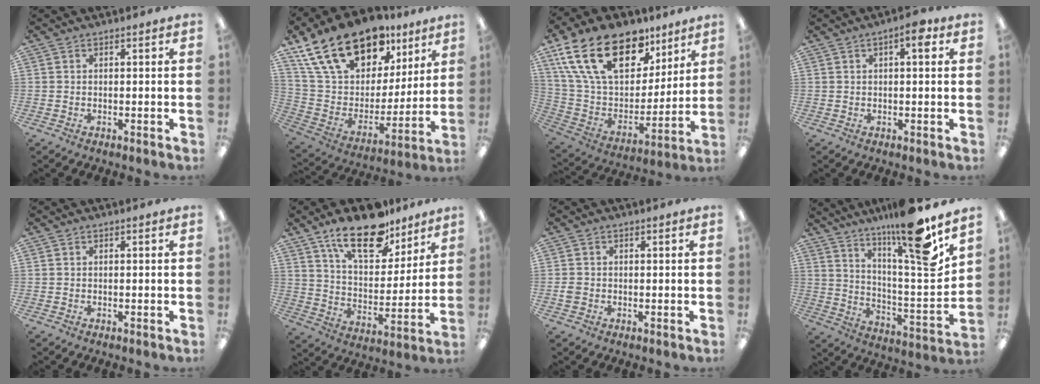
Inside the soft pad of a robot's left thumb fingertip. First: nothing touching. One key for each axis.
{"total": 22.8, "fx": 16.1, "fy": 12.1, "fz": 10.6, "tx": -0.199, "ty": -0.095, "tz": 0.297}
{"total": 25.4, "fx": 14.2, "fy": 13.9, "fz": 15.7, "tx": -0.300, "ty": -0.064, "tz": 0.256}
{"total": 4.5, "fx": 2.0, "fy": 1.4, "fz": 3.8, "tx": -0.047, "ty": -0.006, "tz": 0.027}
{"total": 0.0}
{"total": 18.6, "fx": 13.3, "fy": 8.1, "fz": 10.1, "tx": -0.161, "ty": -0.071, "tz": 0.228}
{"total": 1.5, "fx": -0.3, "fy": 1.3, "fz": 0.7, "tx": -0.011, "ty": 0.004, "tz": -0.006}
{"total": 18.2, "fx": 14.5, "fy": 1.1, "fz": 11.0, "tx": -0.181, "ty": -0.109, "tz": 0.226}